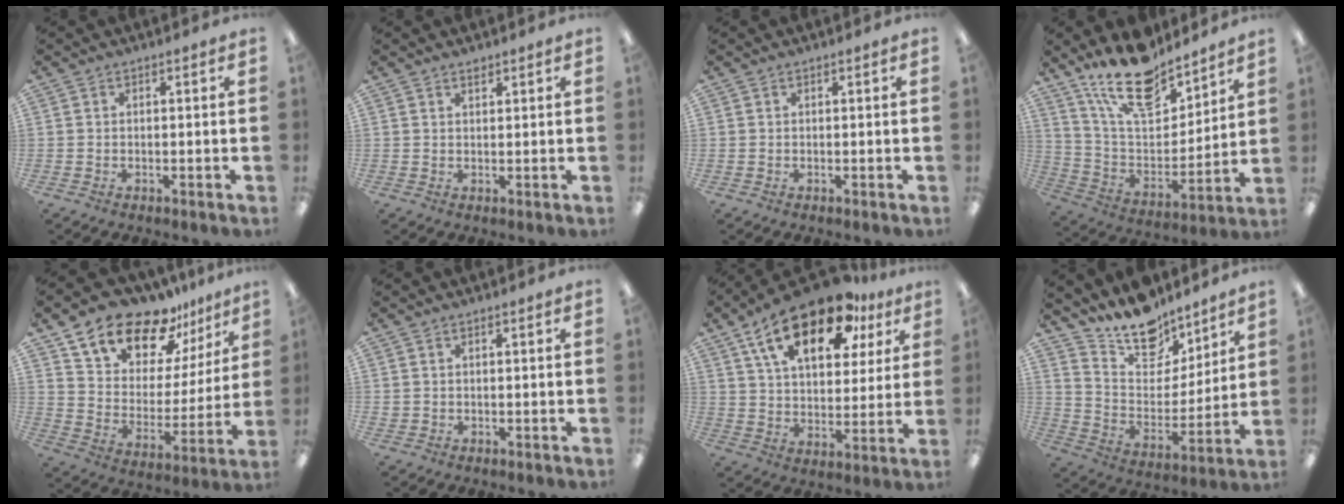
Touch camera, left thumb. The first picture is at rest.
{"total": 1.2, "force": [1.1, 0.3, 0.2], "torque": [-0.006, -0.002, 0.022]}
{"total": 0.0}
{"total": 18.6, "force": [14.5, 7.4, 8.9], "torque": [-0.173, -0.085, 0.257]}
{"total": 16.5, "force": [13.8, 7.9, 4.7], "torque": [-0.097, -0.108, 0.248]}
{"total": 0.8, "force": [0.4, 0.7, 0.1], "torque": [-0.004, 0.004, 0.007]}
{"total": 20.4, "force": [12.6, 9.8, 12.7], "torque": [-0.216, -0.058, 0.214]}
{"total": 14.5, "force": [12.5, 6.4, 3.7], "torque": [-0.082, -0.096, 0.232]}